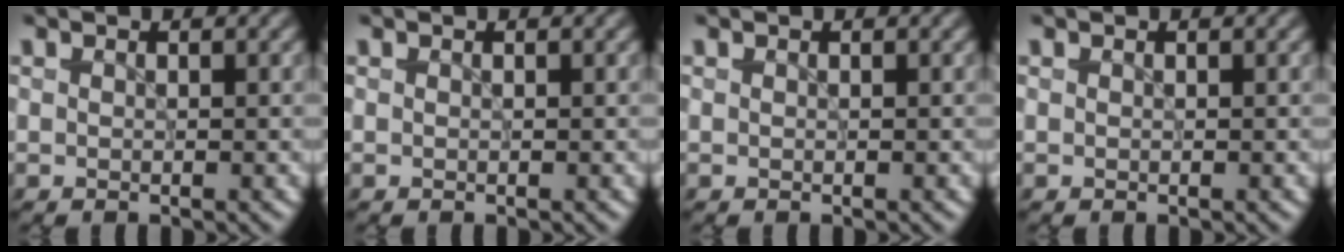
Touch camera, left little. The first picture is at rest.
{"total": 0.0}
{"total": 0.0}
{"total": 0.0}